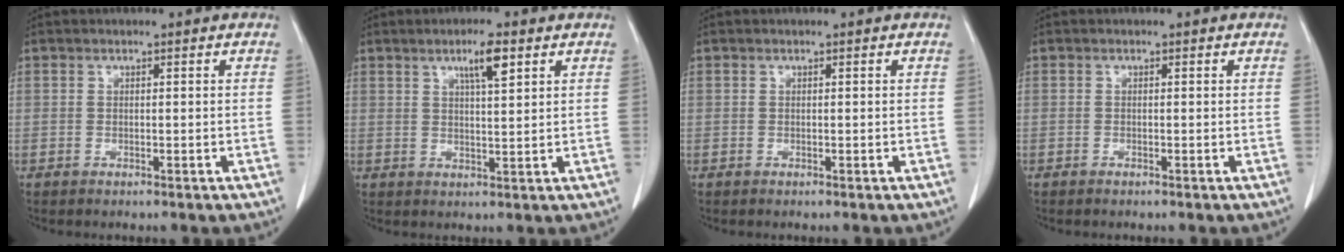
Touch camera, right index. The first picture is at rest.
{"total": 4.9, "force": [2.8, 0.6, 4.0], "torque": [-0.066, 0.000, 0.045]}
{"total": 0.0}
{"total": 0.0}